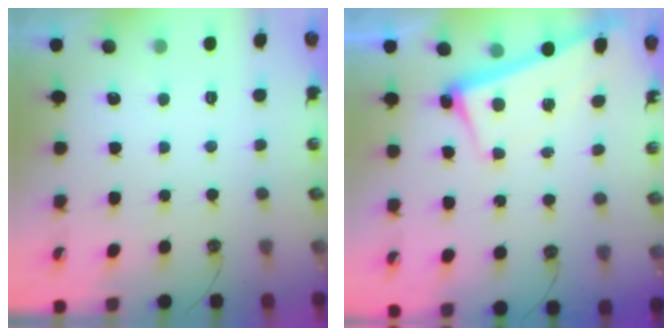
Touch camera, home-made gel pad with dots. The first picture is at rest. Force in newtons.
{"total": 2.6, "press": 2.4, "slide": 0.9}